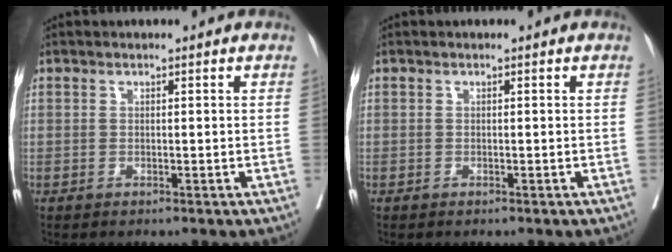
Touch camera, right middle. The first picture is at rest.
{"total": 0.0}